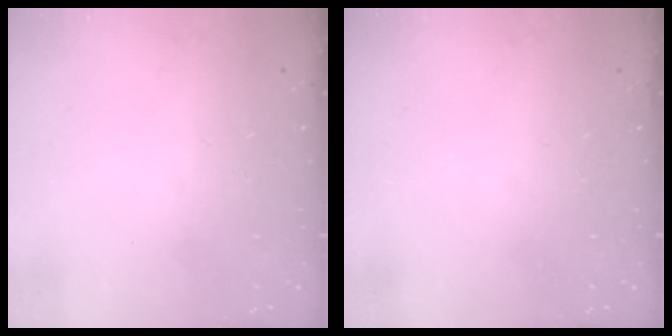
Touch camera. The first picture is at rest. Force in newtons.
{"total": 0.0}